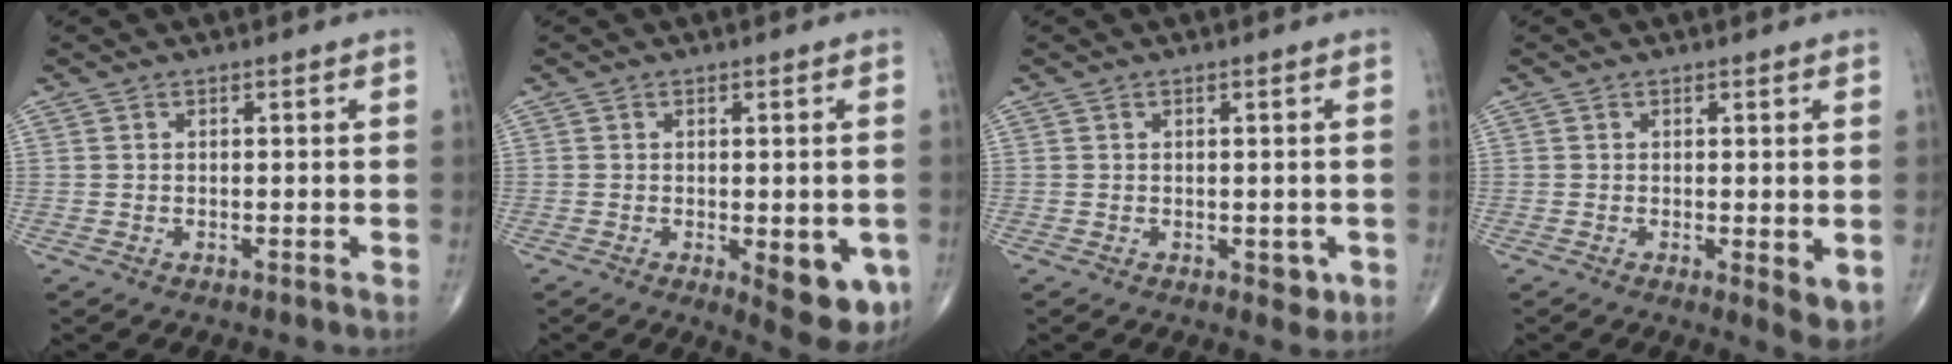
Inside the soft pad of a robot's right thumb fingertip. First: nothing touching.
{"total": 9.8, "force": [-2.7, 4.0, 8.5], "torque": [-0.086, -0.015, -0.026]}
{"total": 2.4, "force": [-0.5, 1.6, 1.8], "torque": [-0.006, -0.001, -0.003]}
{"total": 4.4, "force": [-0.4, 1.5, 4.1], "torque": [-0.057, -0.015, -0.006]}